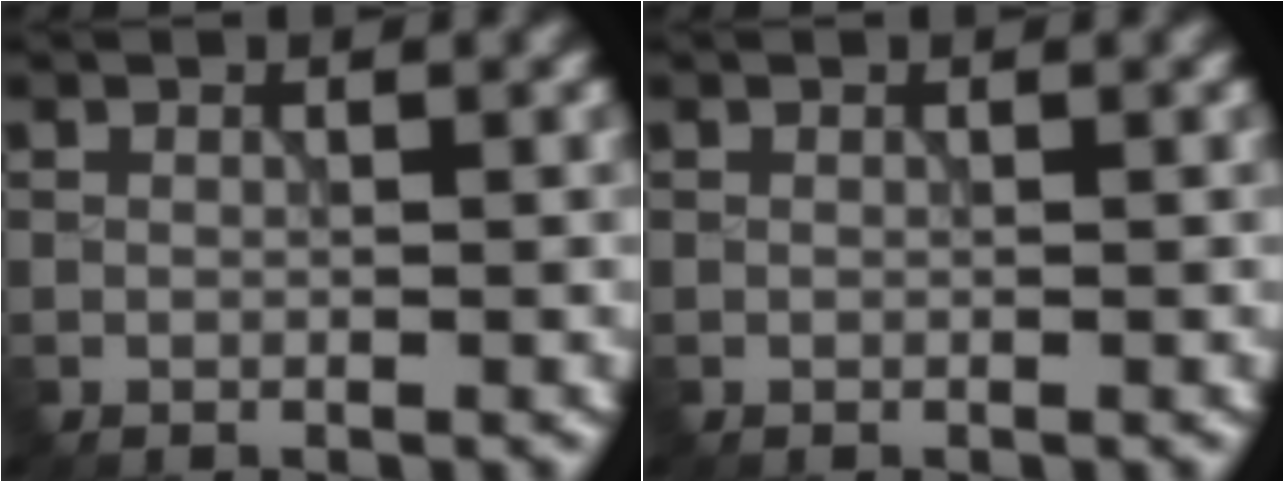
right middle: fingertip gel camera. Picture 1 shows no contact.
{"total": 0.0}